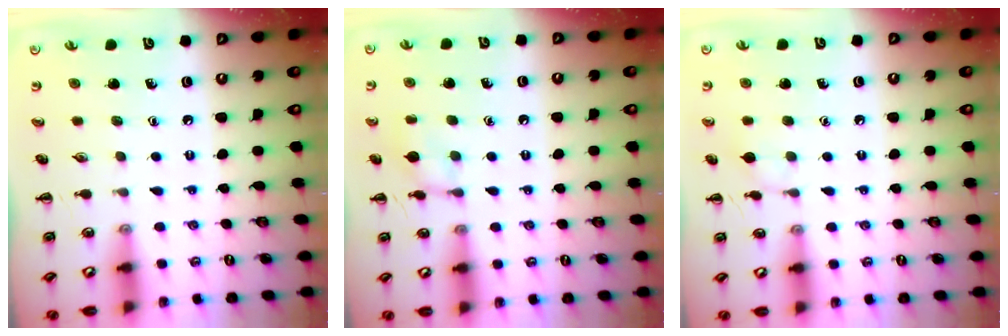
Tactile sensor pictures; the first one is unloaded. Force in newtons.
{"total": 7.8, "press": 7.6, "slide": 1.5}
{"total": 5.0, "press": 4.6, "slide": 1.9}